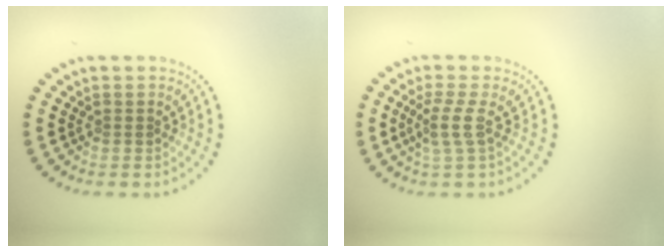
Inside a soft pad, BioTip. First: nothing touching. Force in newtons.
{"total": 2.1, "press": 1.6, "slide": 1.4}